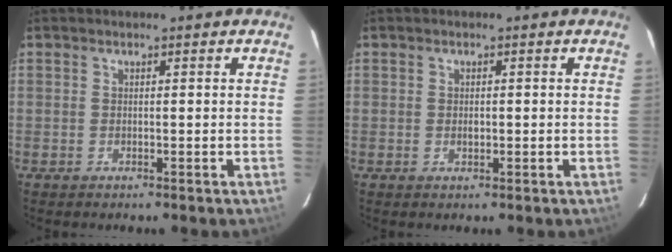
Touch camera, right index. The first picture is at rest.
{"total": 1.3, "force": [-0.2, 1.0, 0.8], "torque": [-0.013, 0.001, -0.003]}